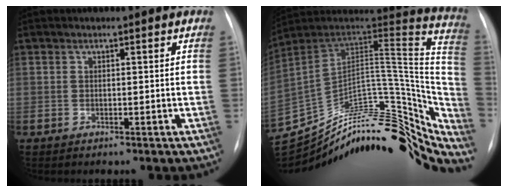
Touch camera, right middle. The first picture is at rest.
{"total": 35.9, "force": [-29.1, 12.6, 16.9], "torque": [-0.220, 0.020, -0.400]}